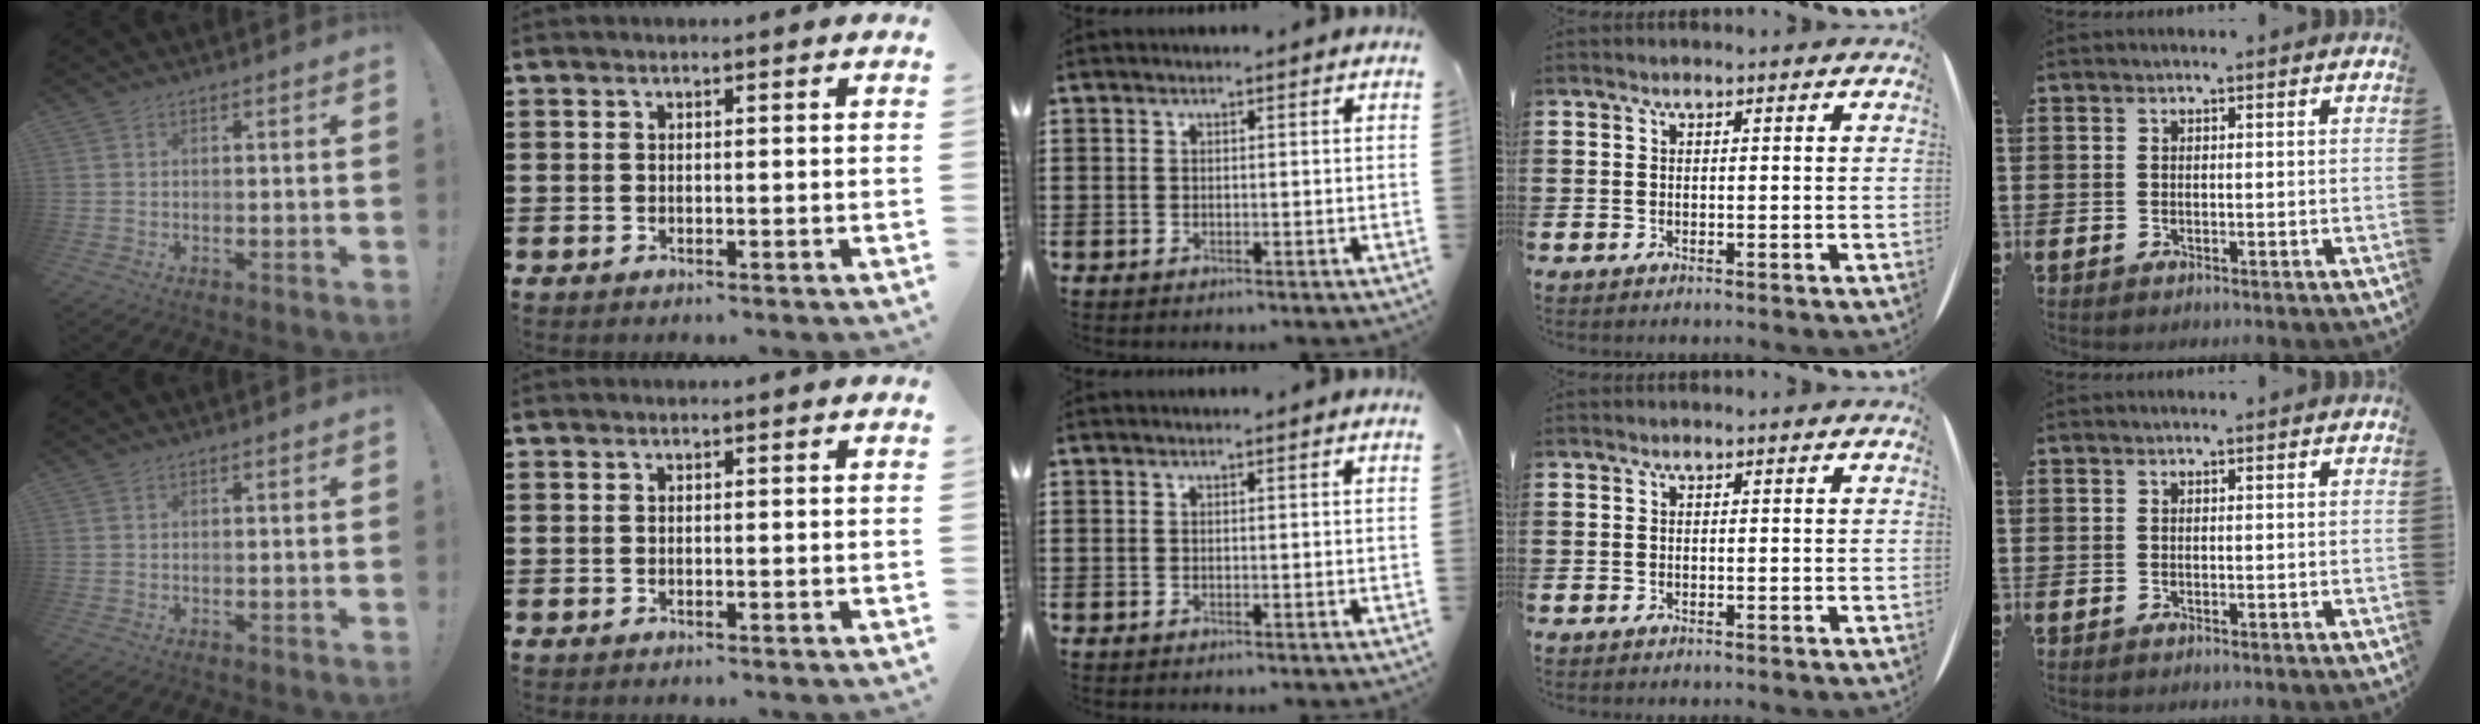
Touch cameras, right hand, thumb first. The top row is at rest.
{}